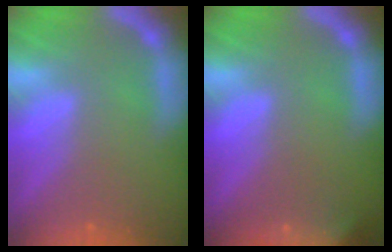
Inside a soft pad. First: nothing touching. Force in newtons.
{"total": 9.5}